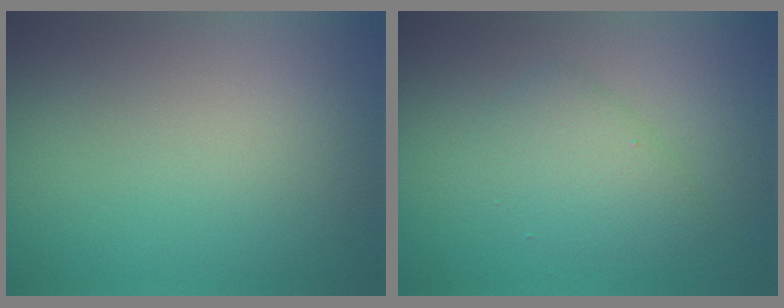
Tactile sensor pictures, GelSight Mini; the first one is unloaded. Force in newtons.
{"total": 2.9, "press": 2.9, "slide": 0.2}